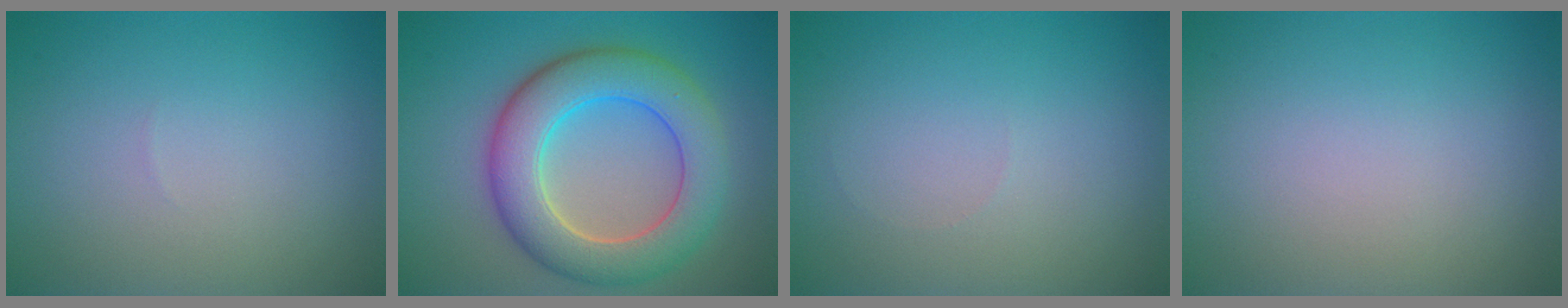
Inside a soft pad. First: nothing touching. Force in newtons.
{"total": 8.1, "press": 8.1, "slide": 0.4}
{"total": 0.0}
{"total": 0.0}